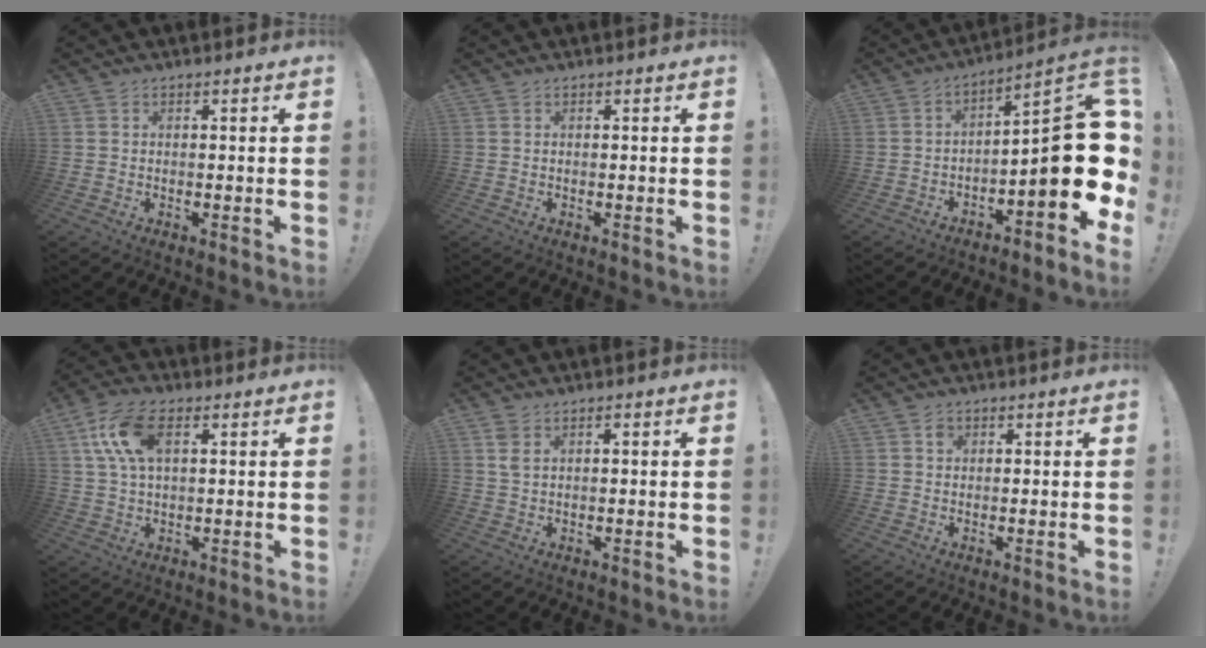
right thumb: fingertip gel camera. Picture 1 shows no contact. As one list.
[{"total": 0.0}, {"total": 18.0, "force": [-2.4, 4.5, 17.3], "torque": [-0.253, 0.005, -0.037]}, {"total": 12.3, "force": [3.9, 6.6, 9.6], "torque": [-0.188, 0.002, 0.074]}, {"total": 2.7, "force": [1.0, 1.6, 1.9], "torque": [-0.038, 0.004, 0.017]}, {"total": 1.5, "force": [0.5, 1.3, 0.5], "torque": [-0.002, 0.000, 0.007]}]